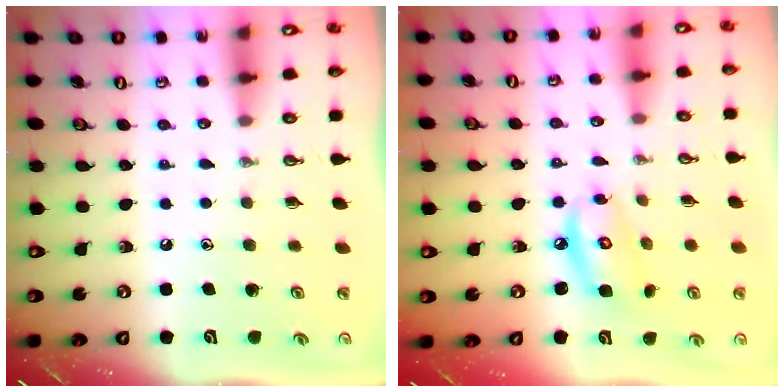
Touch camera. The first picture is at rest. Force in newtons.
{"total": 8.6, "press": 8.5, "slide": 0.7}